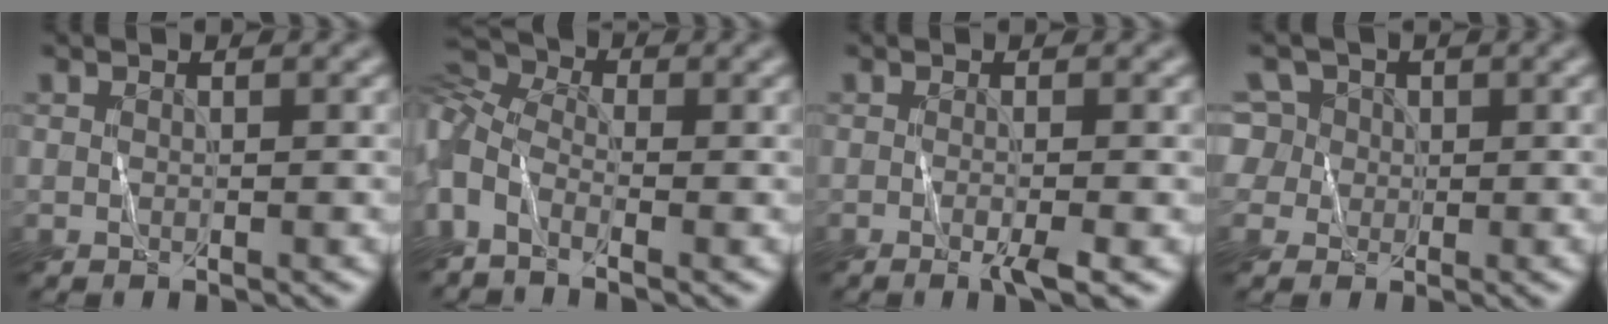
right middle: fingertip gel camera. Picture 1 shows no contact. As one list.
[{"total": 5.7, "force": [-1.0, 3.2, 4.7], "torque": [-0.118, 0.002, -0.039]}, {"total": 2.0, "force": [-0.5, 0.3, 1.9], "torque": [-0.029, -0.003, -0.011]}, {"total": 5.3, "force": [1.4, 4.7, 1.9], "torque": [-0.033, 0.039, 0.003]}]